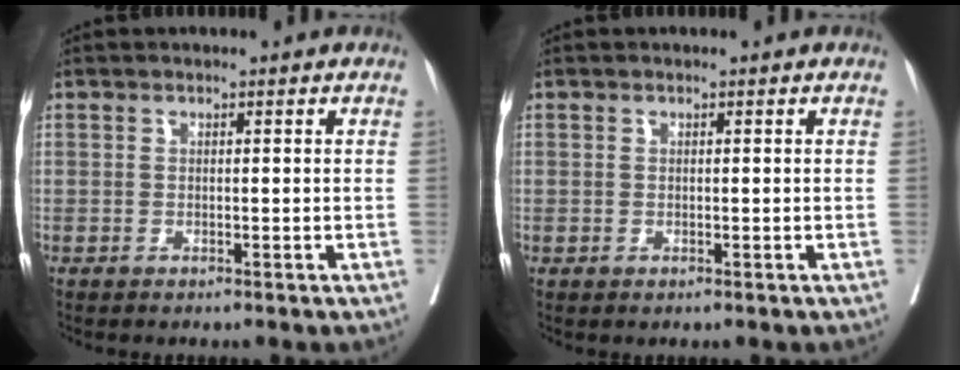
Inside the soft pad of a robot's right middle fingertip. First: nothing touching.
{"total": 0.0}